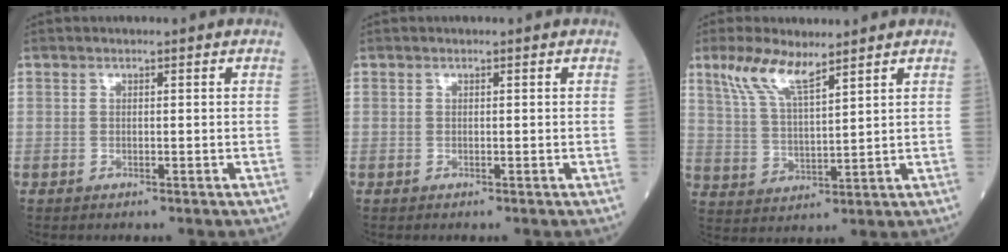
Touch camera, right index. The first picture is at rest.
{"total": 0.0}
{"total": 7.7, "force": [5.4, 1.3, 5.3], "torque": [-0.120, 0.005, 0.114]}